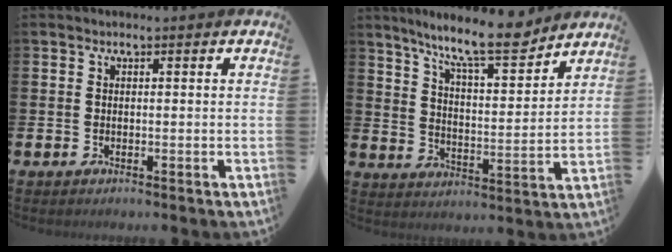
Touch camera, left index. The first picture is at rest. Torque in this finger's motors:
{"motor_torque": [1.00, -1.13, 0.83, 0.21]}